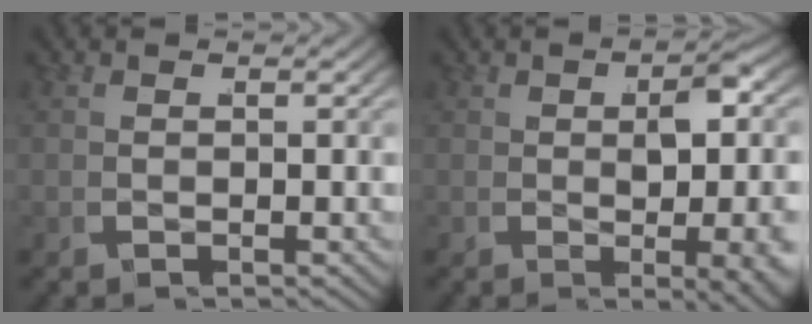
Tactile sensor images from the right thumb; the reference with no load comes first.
{"total": 5.1, "force": [-0.1, 1.5, 4.9], "torque": [-0.066, -0.006, 0.003]}